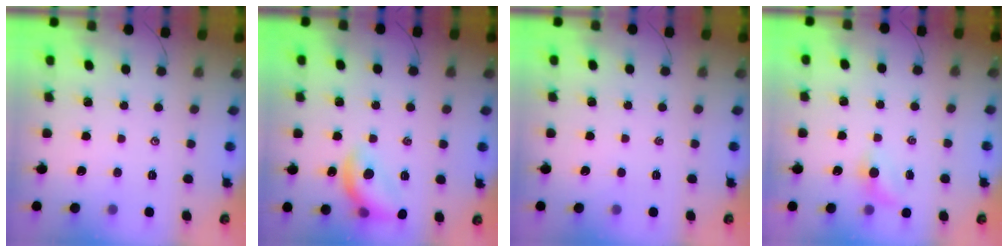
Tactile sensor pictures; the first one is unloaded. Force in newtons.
{"total": 13.8, "press": 13.7, "slide": 1.3}
{"total": 0.0}
{"total": 4.6, "press": 4.4, "slide": 1.2}